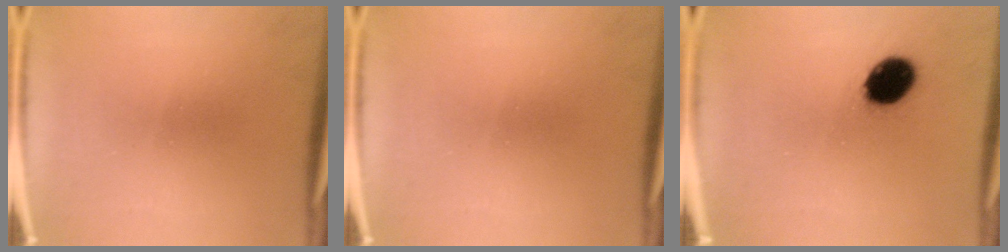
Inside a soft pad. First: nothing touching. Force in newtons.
{"total": 0.0}
{"total": 10.0}